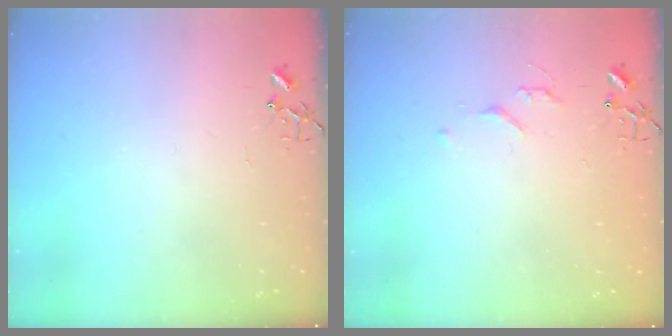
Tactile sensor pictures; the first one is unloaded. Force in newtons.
{"total": 4.8, "press": 4.8, "slide": 0.7}